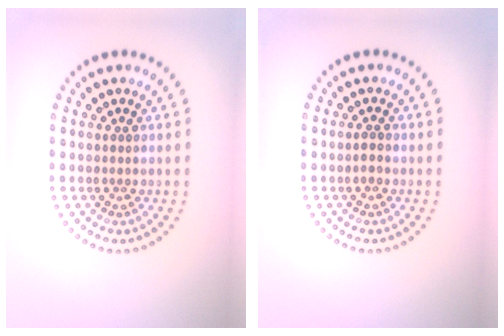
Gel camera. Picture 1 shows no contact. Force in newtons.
{"total": 0.9, "press": 0.9, "slide": 0.2}